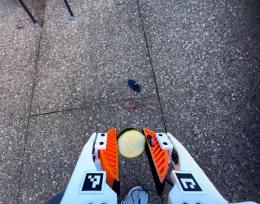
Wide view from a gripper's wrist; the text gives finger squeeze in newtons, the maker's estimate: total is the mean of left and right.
{"total": 10.7, "left": 10.7, "right": 10.6}